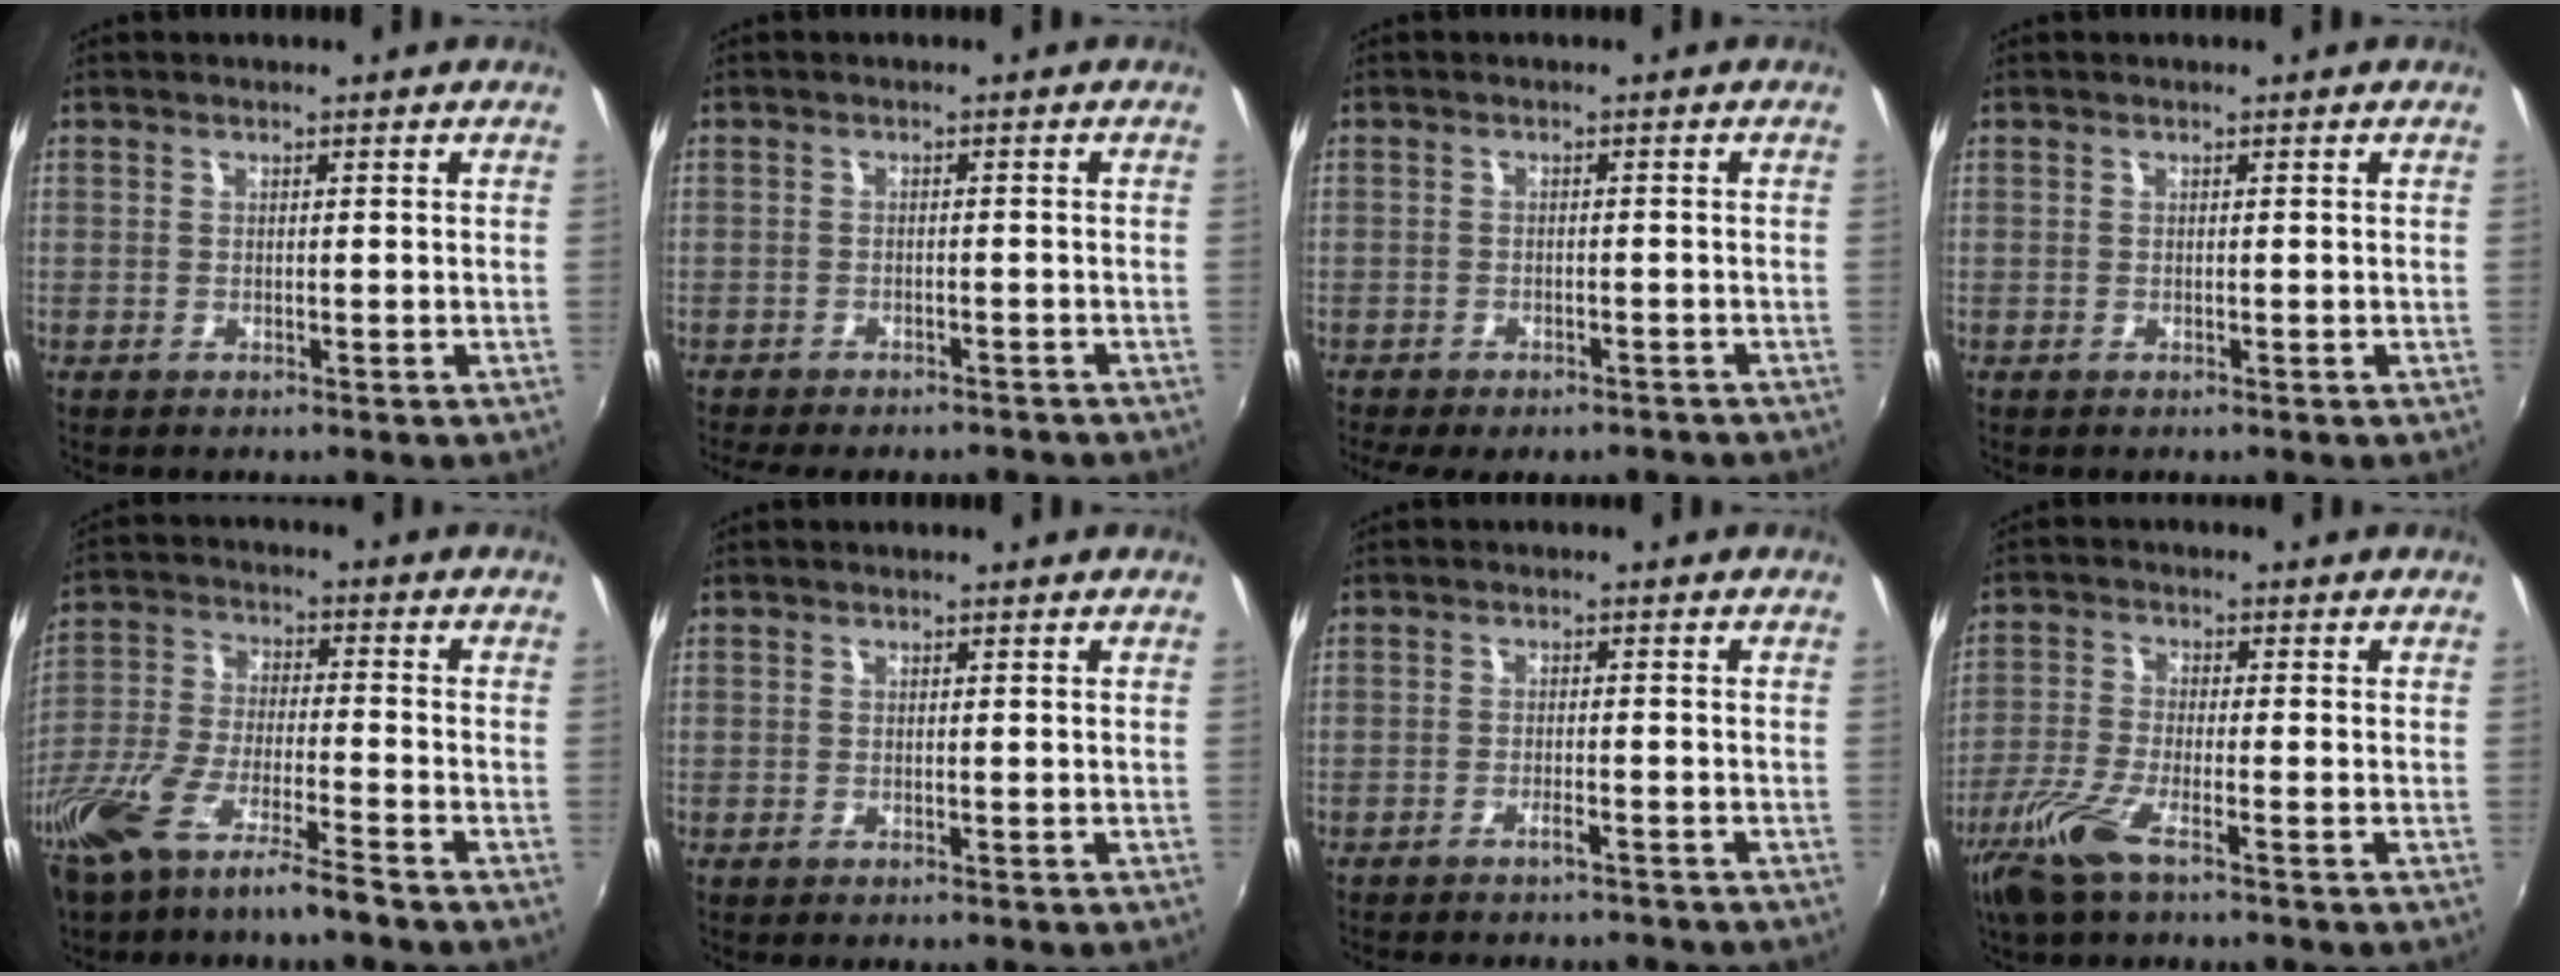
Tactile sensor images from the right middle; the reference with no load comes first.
{"total": 9.5, "force": [-8.3, 2.7, 4.0], "torque": [-0.091, -0.022, -0.117]}
{"total": 8.6, "force": [-7.0, 2.9, 4.1], "torque": [-0.092, -0.031, -0.096]}
{"total": 0.0}
{"total": 13.1, "force": [-9.7, 1.6, 8.6], "torque": [-0.186, -0.030, -0.179]}
{"total": 0.0}
{"total": 5.3, "force": [-4.9, 1.0, 1.8], "torque": [-0.050, -0.010, -0.072]}
{"total": 7.8, "force": [-5.0, 1.2, 5.8], "torque": [-0.139, -0.016, -0.102]}